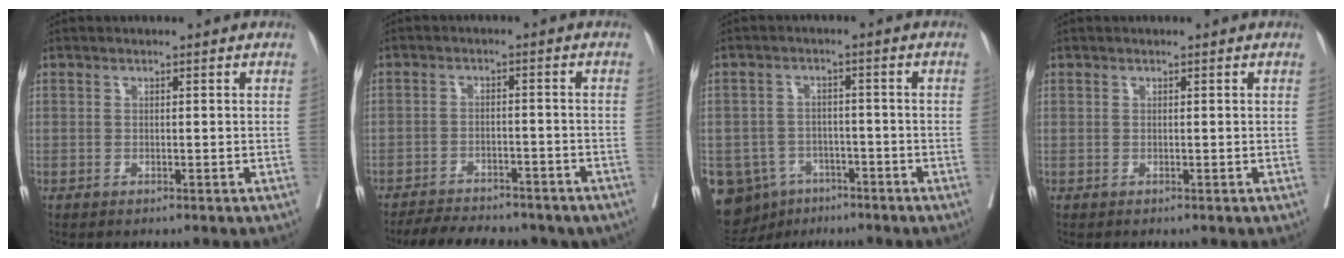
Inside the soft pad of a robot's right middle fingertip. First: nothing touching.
{"total": 14.5, "force": [-12.4, 4.4, 6.3], "torque": [-0.122, -0.003, -0.161]}
{"total": 14.2, "force": [-8.1, 10.7, 4.6], "torque": [-0.127, 0.012, -0.111]}
{"total": 0.0}